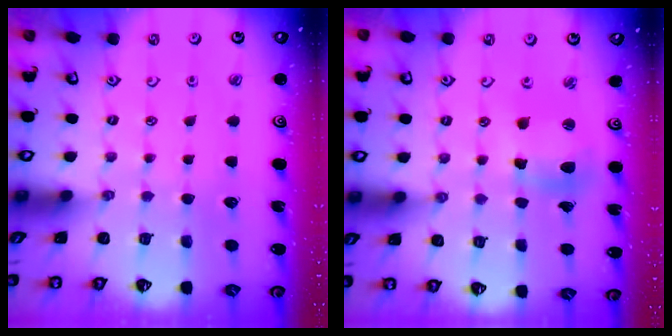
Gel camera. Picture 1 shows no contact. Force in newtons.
{"total": 10.4, "press": 10.3, "slide": 1.2}